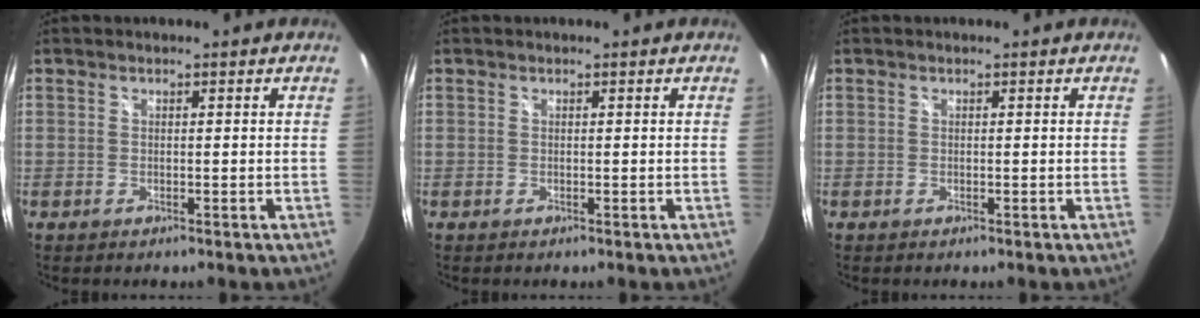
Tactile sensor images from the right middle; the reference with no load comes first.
{"total": 0.0}
{"total": 0.0}